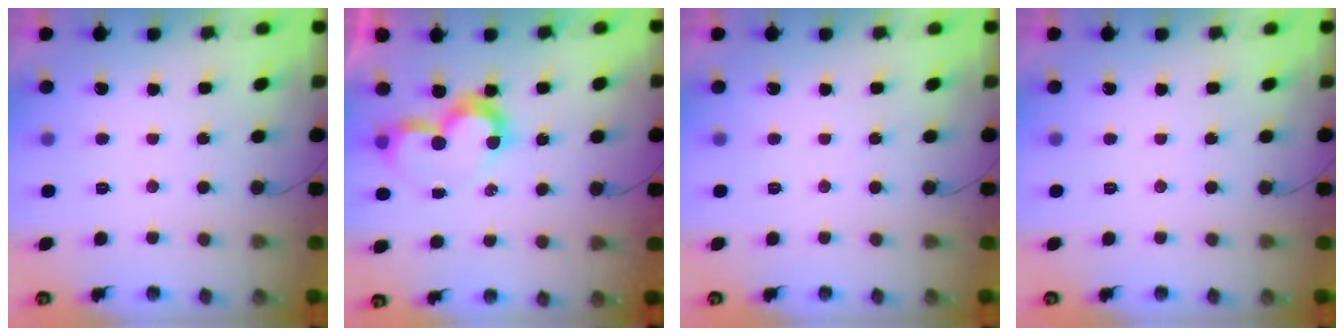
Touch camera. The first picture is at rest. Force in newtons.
{"total": 7.3, "press": 7.3, "slide": 0.6}
{"total": 0.0}
{"total": 0.0}